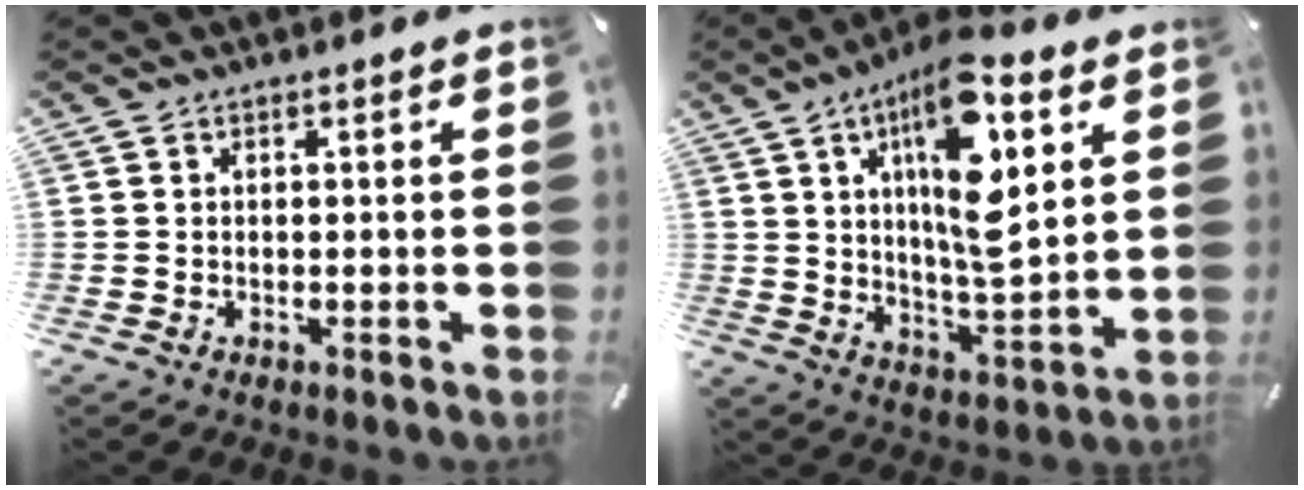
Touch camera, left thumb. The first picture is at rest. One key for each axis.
{"total": 17.6, "fx": 6.9, "fy": 6.6, "fz": 14.8, "tx": -0.257, "ty": -0.027, "tz": 0.107}